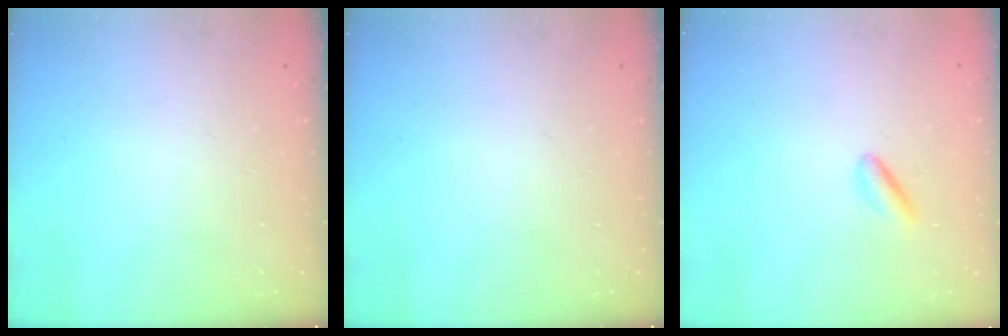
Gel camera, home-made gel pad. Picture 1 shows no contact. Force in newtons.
{"total": 0.0}
{"total": 3.0, "press": 2.9, "slide": 0.6}